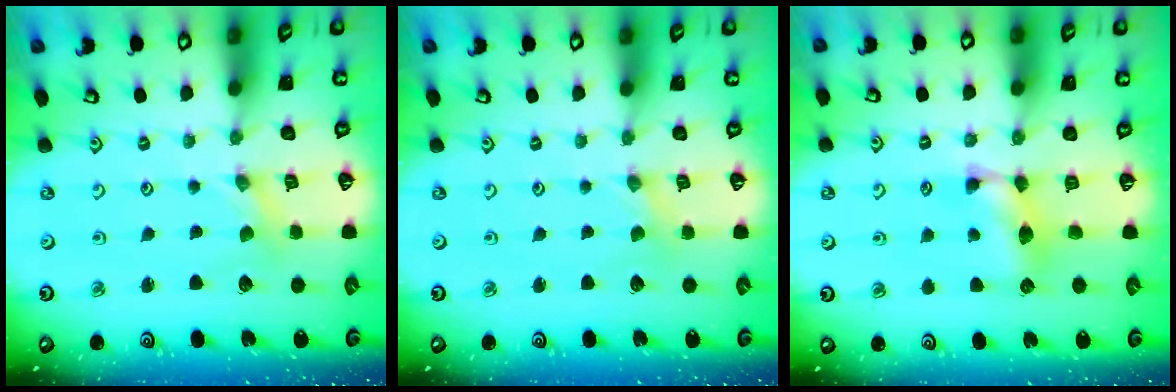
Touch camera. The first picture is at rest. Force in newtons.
{"total": 0.0}
{"total": 9.5, "press": 9.5, "slide": 0.3}